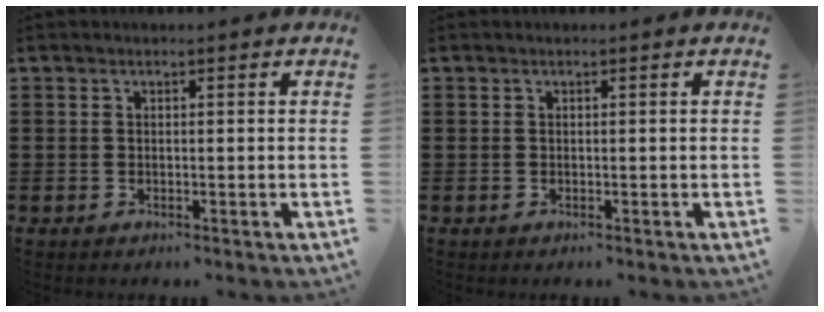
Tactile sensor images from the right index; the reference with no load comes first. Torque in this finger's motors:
{"motor_torque": [0.00, 0.00, 0.00, -0.01]}